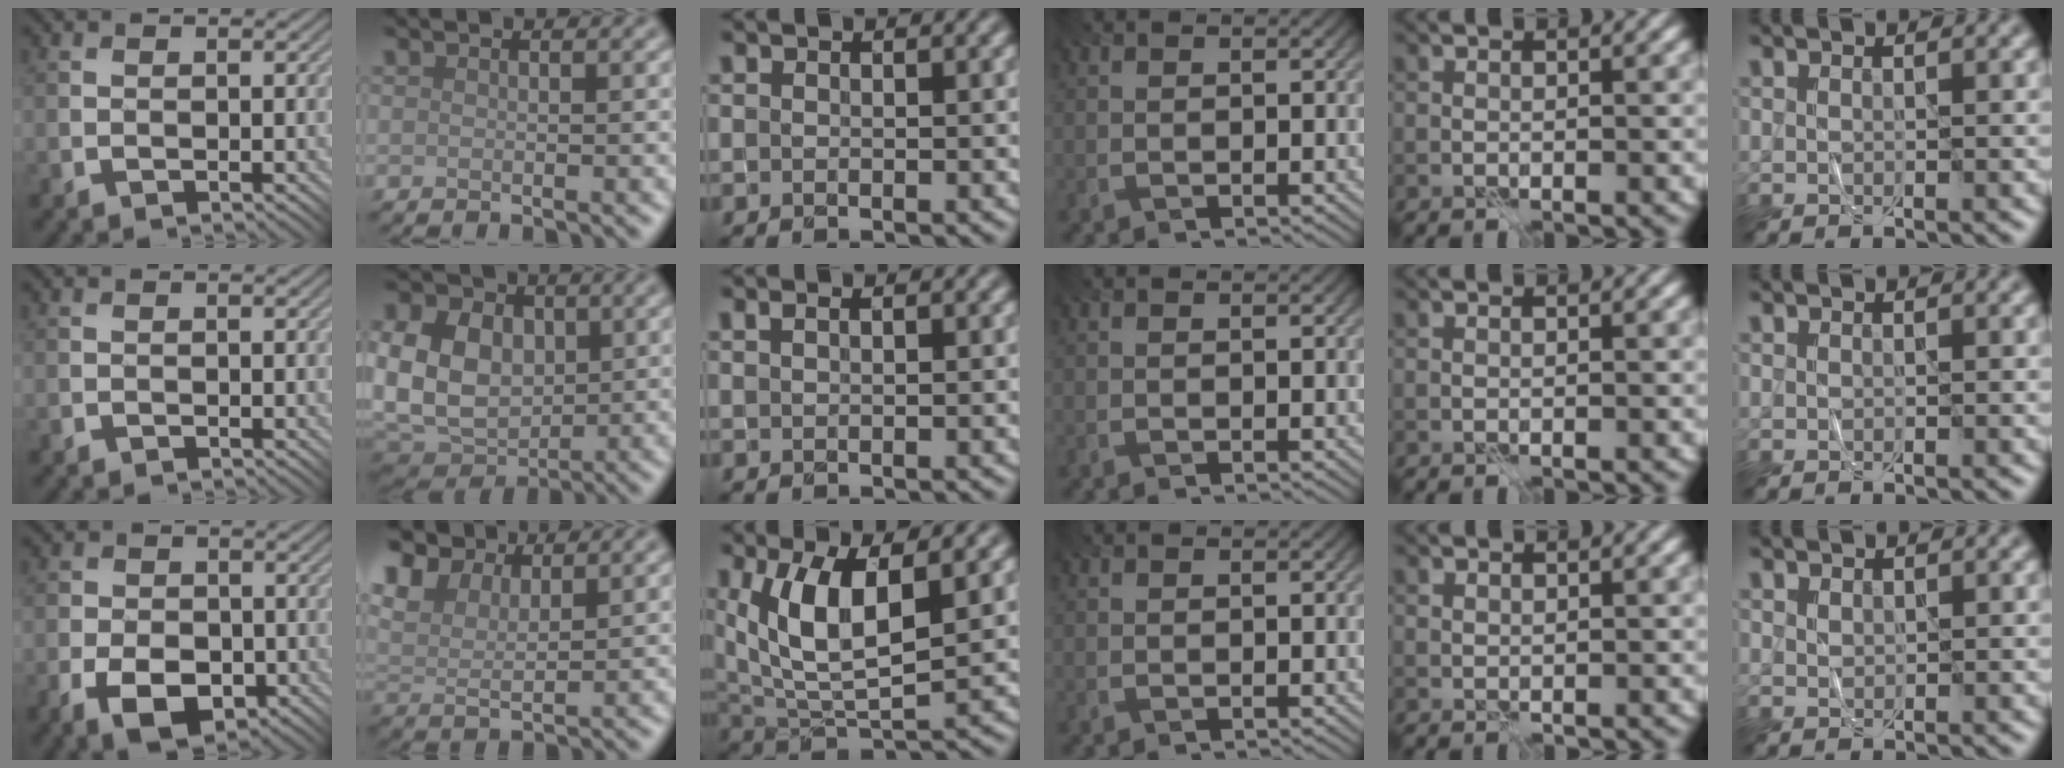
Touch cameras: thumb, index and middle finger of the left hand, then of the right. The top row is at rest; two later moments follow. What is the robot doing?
{"motion": "fold", "object": "shorts"}